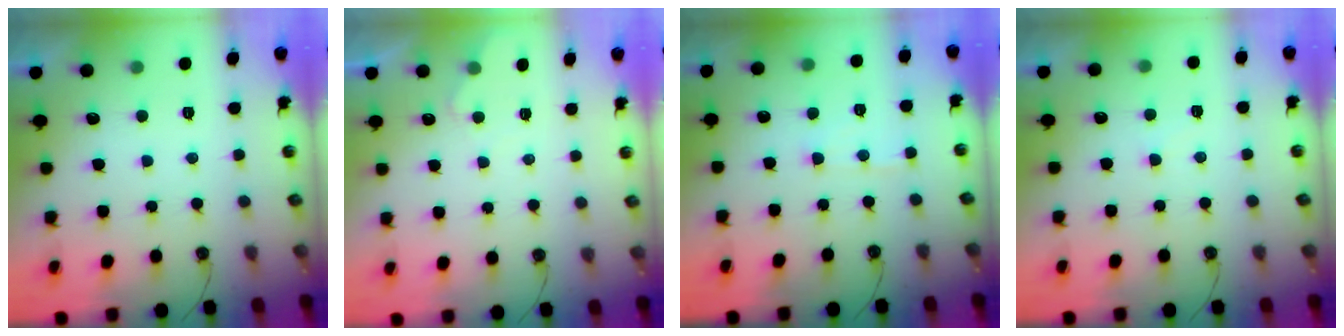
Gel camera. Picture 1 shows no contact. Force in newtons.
{"total": 3.8, "press": 3.7, "slide": 0.5}
{"total": 5.9, "press": 5.9, "slide": 0.7}
{"total": 5.1, "press": 5.0, "slide": 0.6}